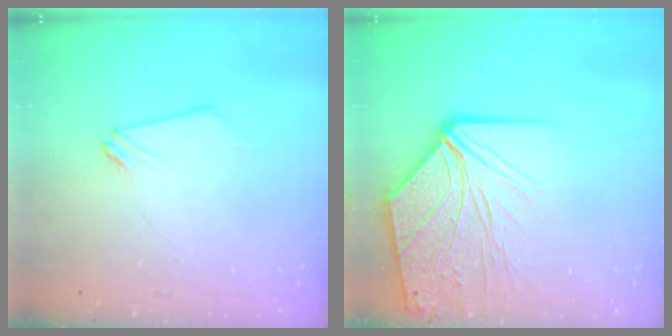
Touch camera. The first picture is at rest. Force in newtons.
{"total": 12.3, "press": 12.2, "slide": 1.7}